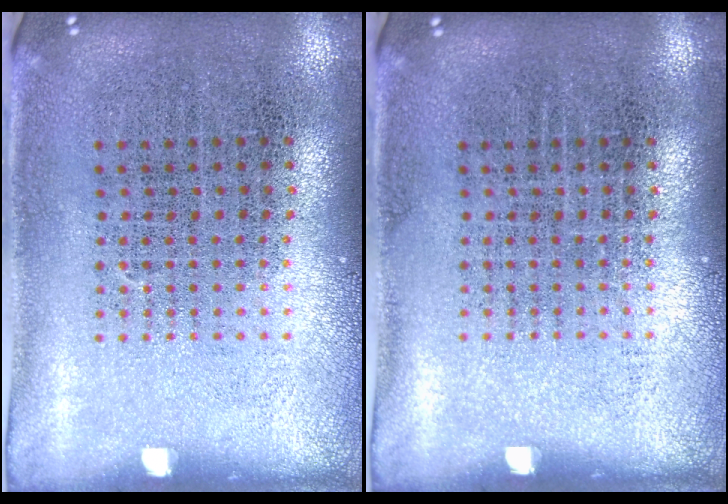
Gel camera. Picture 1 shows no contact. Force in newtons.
{"total": 0.0}